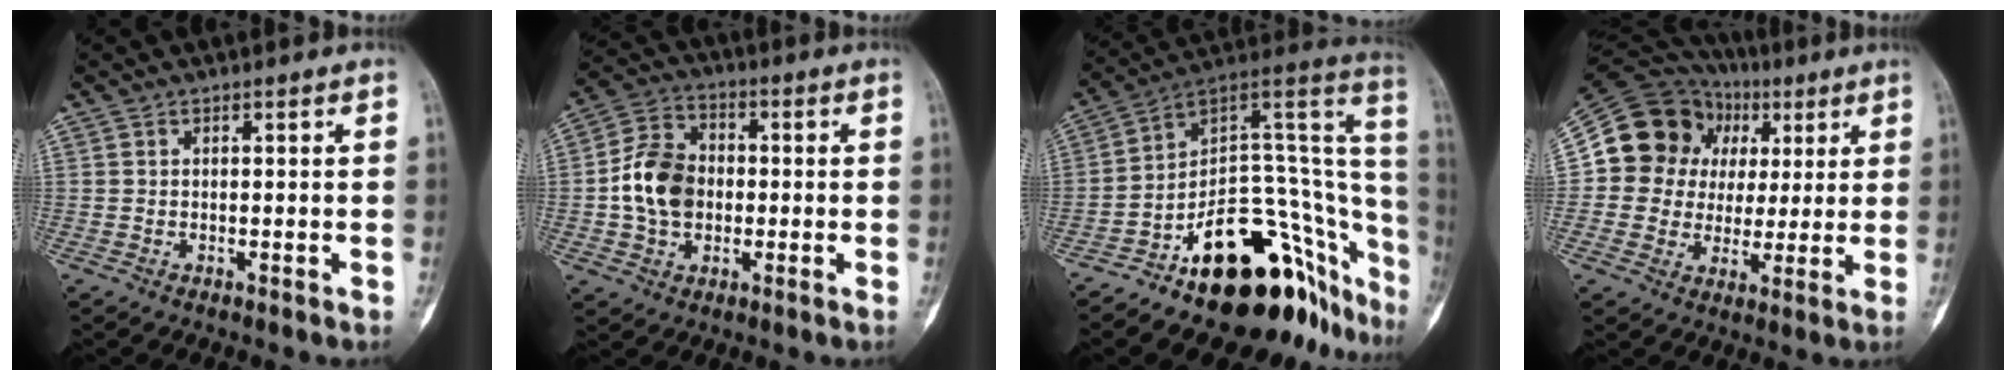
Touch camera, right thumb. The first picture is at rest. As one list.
[{"total": 11.0, "force": [-0.7, 8.4, 7.2], "torque": [-0.115, 0.024, -0.020]}, {"total": 29.5, "force": [-16.3, 13.5, 20.6], "torque": [-0.152, 0.113, -0.230]}, {"total": 17.1, "force": [4.0, 15.4, 6.1], "torque": [-0.065, 0.034, 0.075]}]